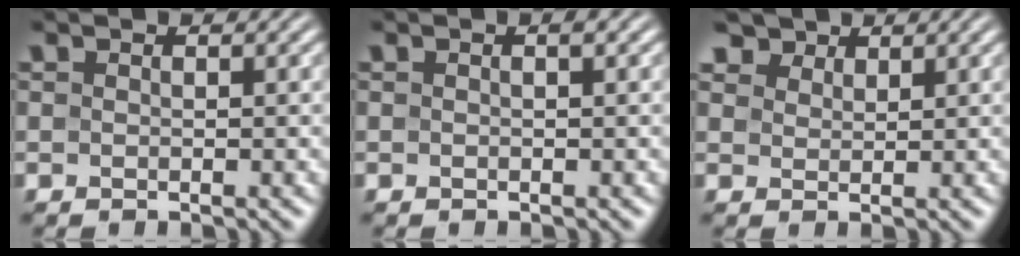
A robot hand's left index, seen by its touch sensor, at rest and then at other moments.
{"total": 0.7, "force": [0.1, 0.0, 0.7], "torque": [-0.013, 0.005, 0.003]}
{"total": 3.0, "force": [2.5, 1.5, 0.7], "torque": [-0.024, -0.011, 0.054]}